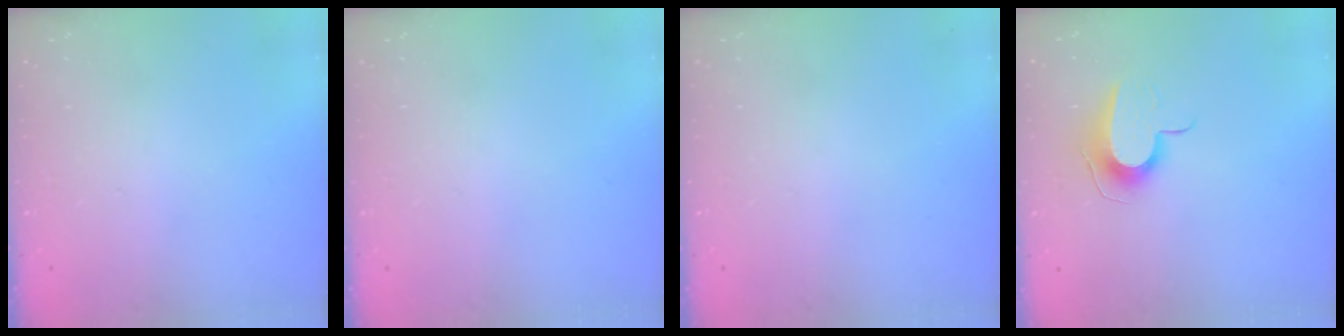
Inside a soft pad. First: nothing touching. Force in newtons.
{"total": 0.0}
{"total": 0.0}
{"total": 9.2, "press": 9.2, "slide": 0.5}